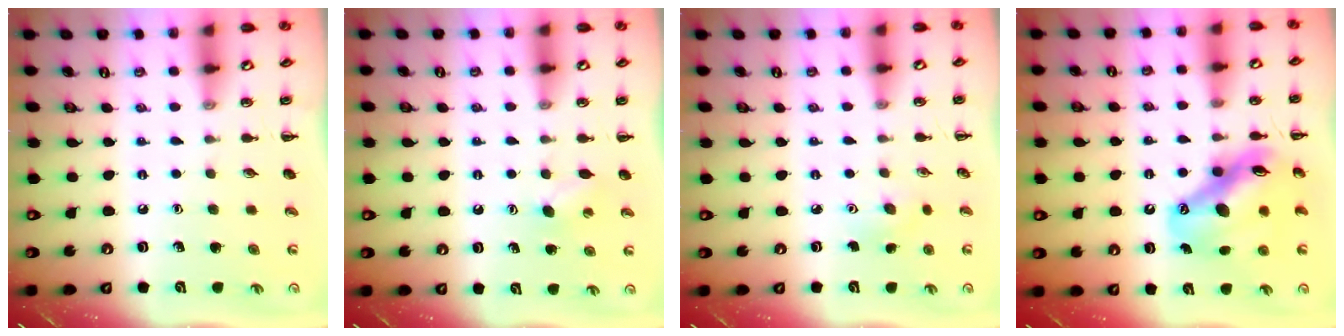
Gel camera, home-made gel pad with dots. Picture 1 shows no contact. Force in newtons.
{"total": 4.0, "press": 3.9, "slide": 0.8}
{"total": 3.6, "press": 3.5, "slide": 1.0}
{"total": 14.6, "press": 14.1, "slide": 3.7}